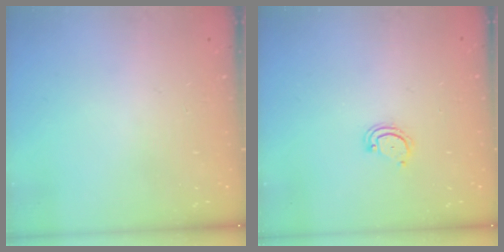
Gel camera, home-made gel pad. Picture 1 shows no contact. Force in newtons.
{"total": 2.5, "press": 2.5, "slide": 0.2}